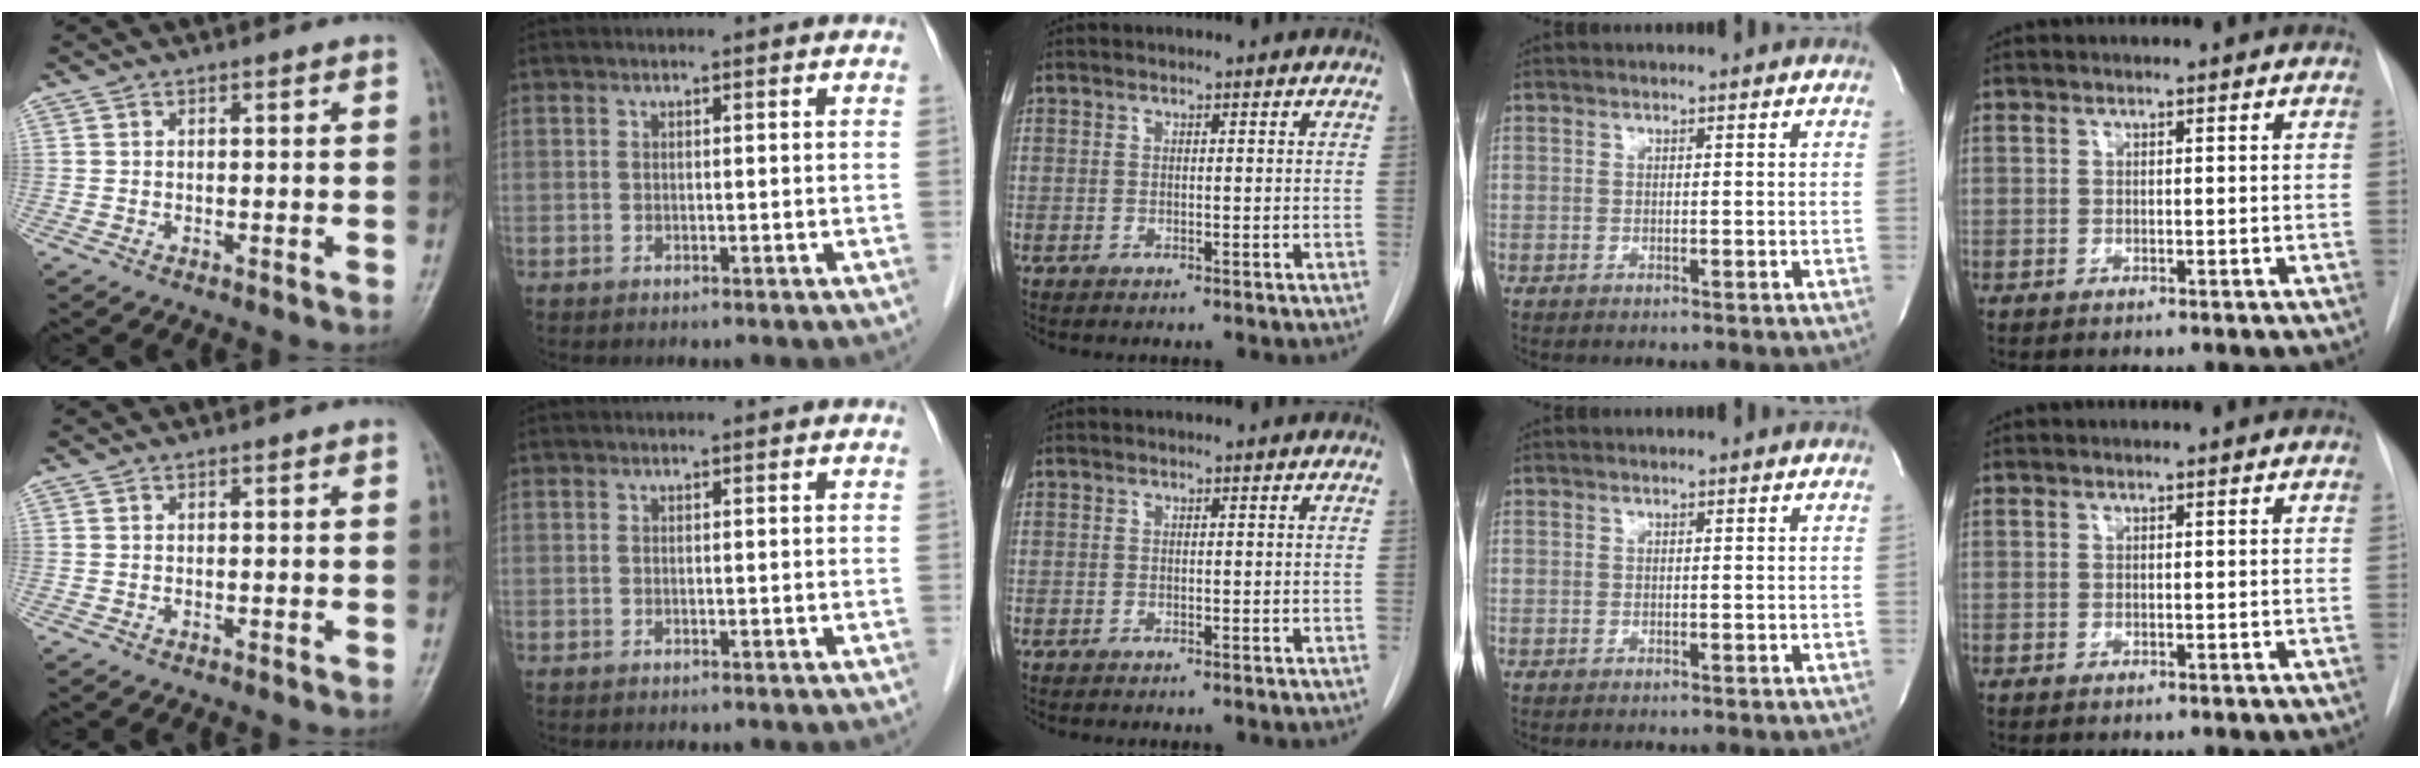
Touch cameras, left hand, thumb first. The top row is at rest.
{}